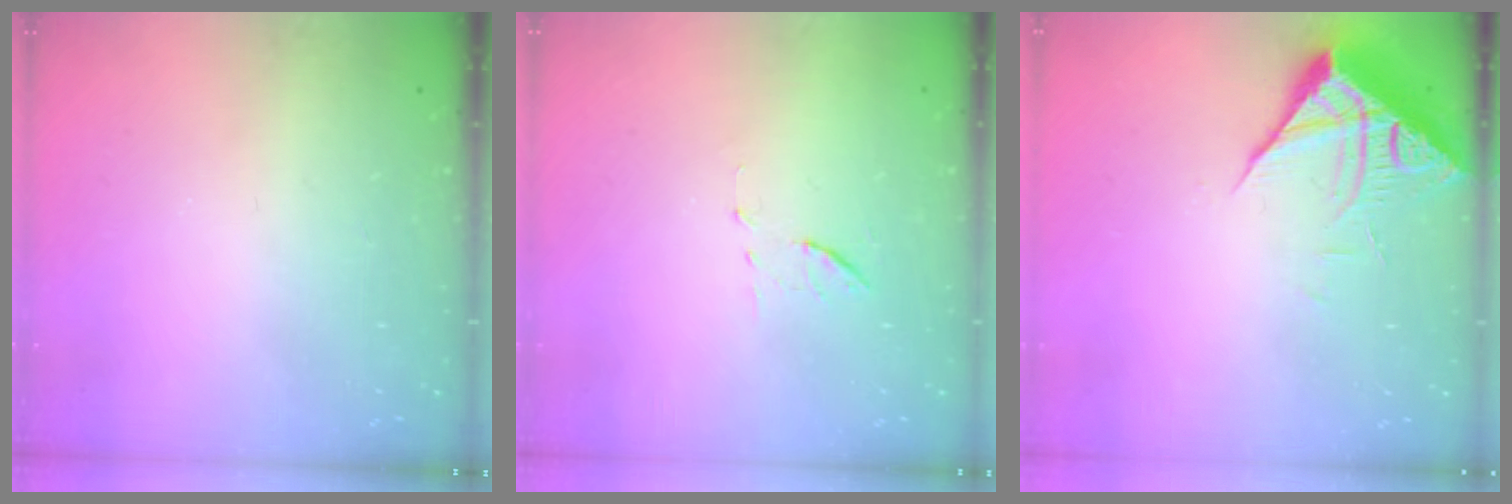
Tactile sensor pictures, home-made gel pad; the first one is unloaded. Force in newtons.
{"total": 6.2, "press": 6.0, "slide": 1.8}
{"total": 8.5, "press": 8.4, "slide": 0.8}